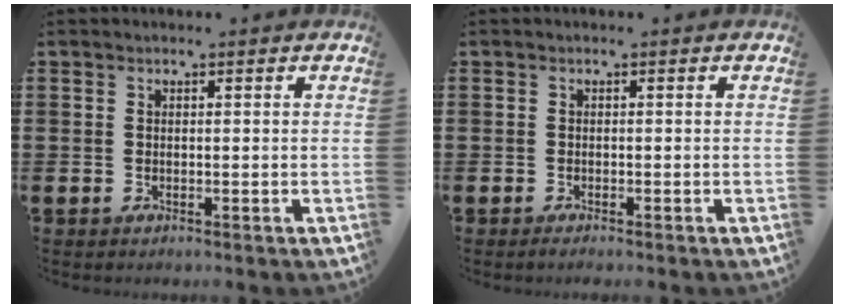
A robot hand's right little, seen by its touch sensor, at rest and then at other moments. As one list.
[{"total": 0.5, "force": [-0.4, 0.0, 0.4], "torque": [-0.006, -0.003, -0.007]}]